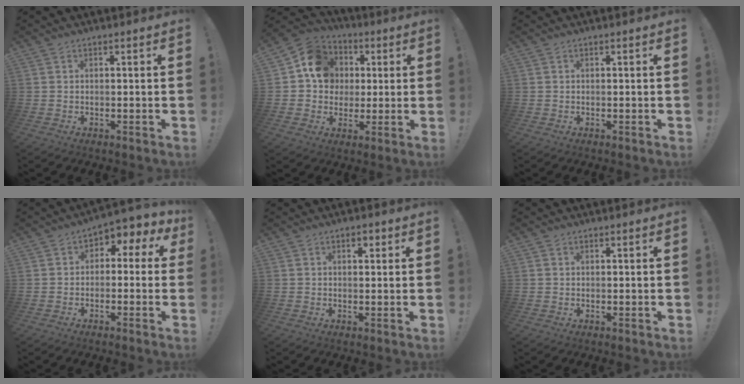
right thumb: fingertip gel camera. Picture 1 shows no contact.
{"total": 13.9, "force": [2.7, 12.2, 5.9], "torque": [-0.074, 0.003, 0.060]}
{"total": 0.0}
{"total": 4.1, "force": [-1.9, 2.9, 2.2], "torque": [-0.019, 0.012, -0.036]}
{"total": 1.9, "force": [0.8, 1.2, 1.2], "torque": [-0.009, -0.001, 0.010]}
{"total": 0.5, "force": [0.4, 0.4, 0.0], "torque": [0.005, -0.001, 0.006]}